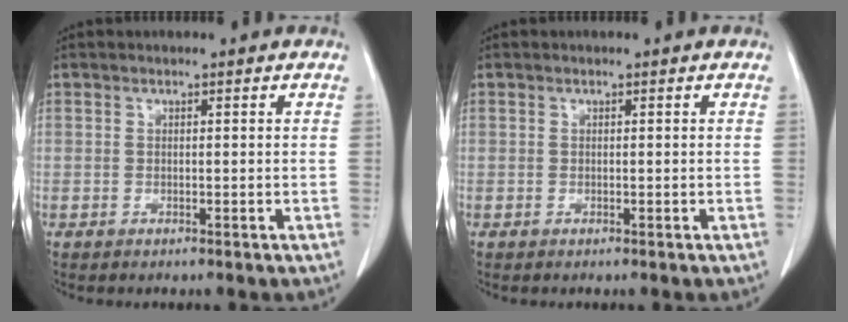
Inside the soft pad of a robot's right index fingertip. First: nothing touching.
{"total": 0.0}